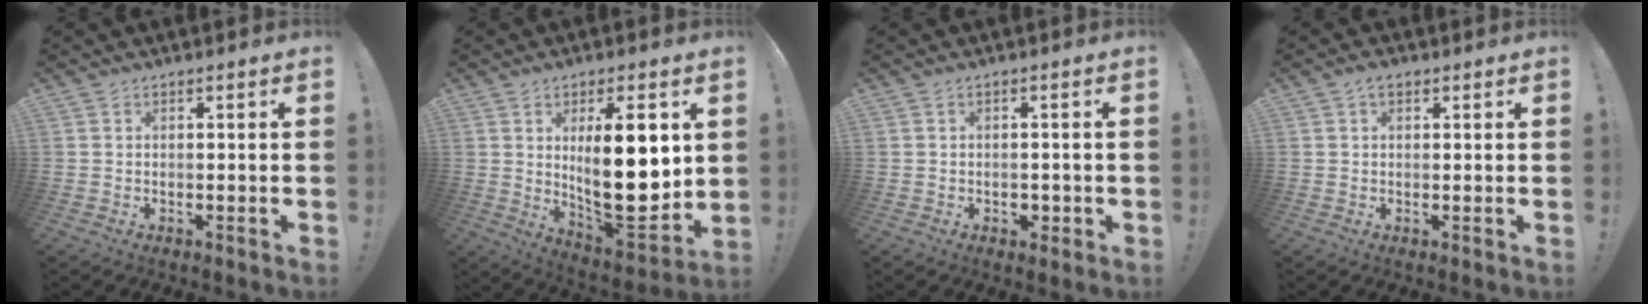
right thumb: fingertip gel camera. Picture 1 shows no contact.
{"total": 19.3, "force": [3.3, 6.8, 17.8], "torque": [-0.283, -0.034, 0.050]}
{"total": 2.2, "force": [-0.6, 1.8, 1.1], "torque": [-0.001, -0.005, -0.014]}
{"total": 2.8, "force": [1.3, 1.7, 1.8], "torque": [-0.033, 0.003, 0.022]}